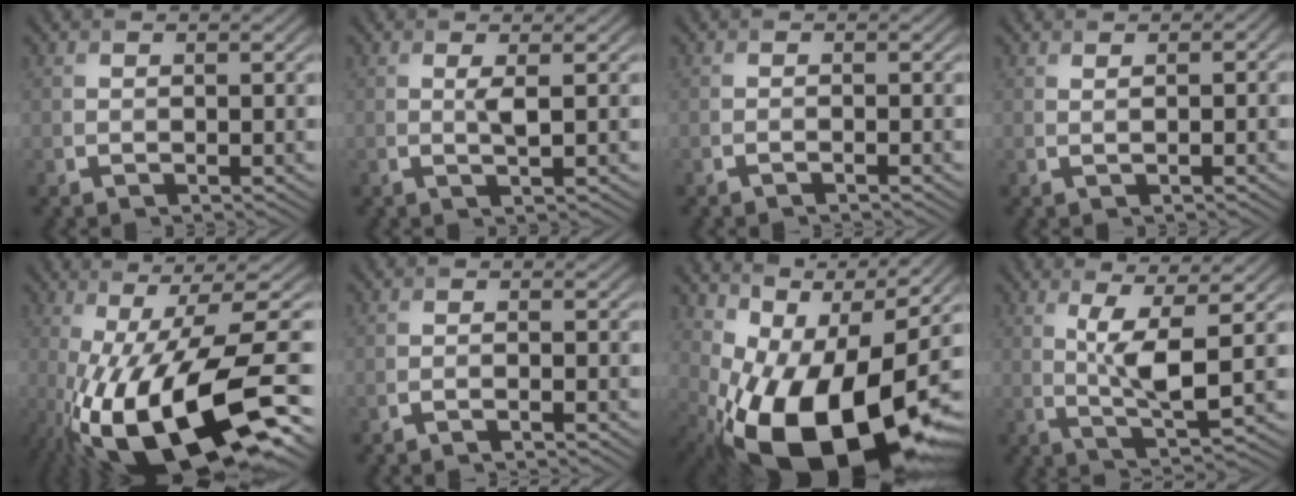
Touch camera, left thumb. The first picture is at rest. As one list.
[{"total": 1.2, "force": [0.3, 0.0, 1.1], "torque": [-0.030, 0.004, 0.003]}, {"total": 0.7, "force": [-0.7, 0.0, 0.0], "torque": [0.003, 0.001, -0.016]}, {"total": 1.6, "force": [0.7, 0.5, 1.4], "torque": [-0.015, -0.003, 0.004]}, {"total": 18.0, "force": [-7.2, 4.6, 15.9], "torque": [-0.283, -0.007, -0.119]}, {"total": 1.2, "force": [-1.2, 0.1, 0.4], "torque": [0.001, 0.002, -0.031]}, {"total": 17.3, "force": [-3.7, 8.0, 14.9], "torque": [-0.237, -0.018, -0.054]}, {"total": 5.2, "force": [0.9, 0.6, 5.1], "torque": [-0.112, 0.001, 0.028]}]